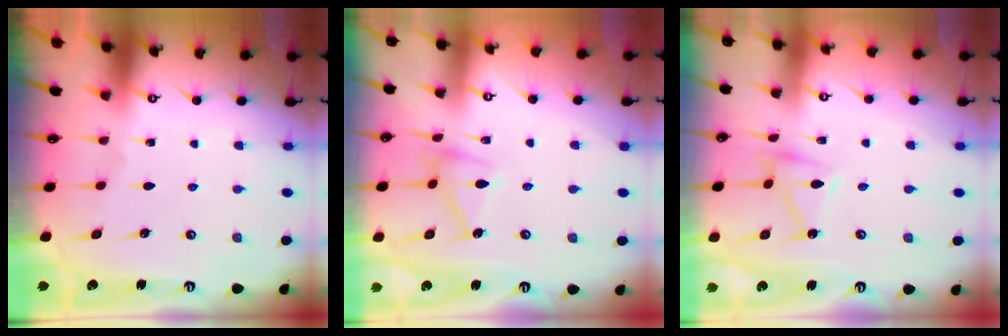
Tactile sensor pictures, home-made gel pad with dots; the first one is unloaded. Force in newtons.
{"total": 12.3, "press": 12.3, "slide": 0.2}
{"total": 7.3, "press": 7.2, "slide": 0.4}